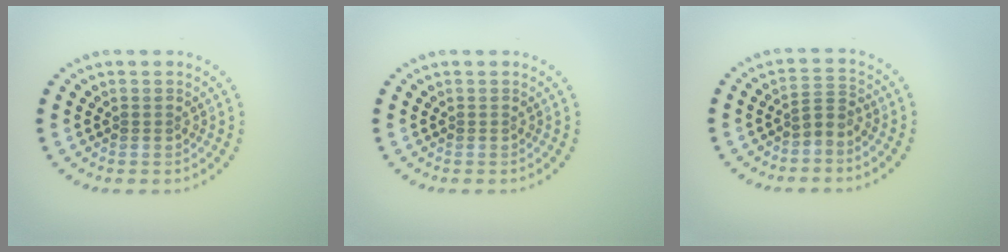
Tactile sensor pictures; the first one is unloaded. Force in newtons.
{"total": 0.0}
{"total": 1.9, "press": 1.4, "slide": 1.3}